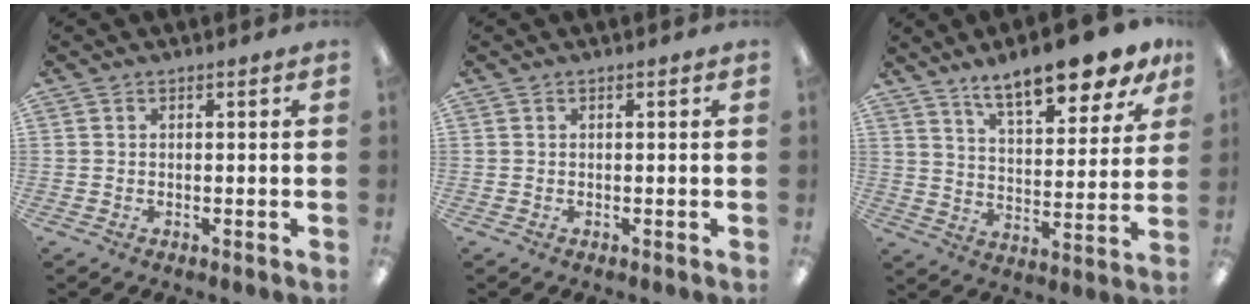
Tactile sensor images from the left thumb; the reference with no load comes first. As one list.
[{"total": 0.0}, {"total": 13.5, "force": [11.2, 3.6, 6.6], "torque": [-0.098, -0.073, 0.191]}]